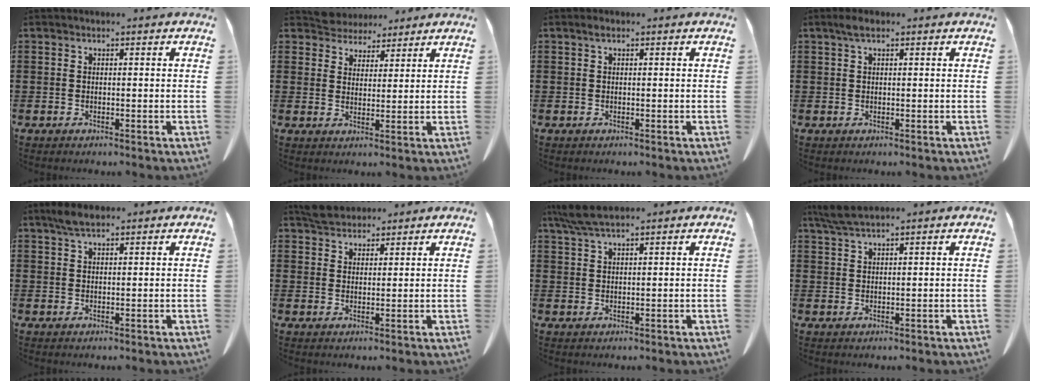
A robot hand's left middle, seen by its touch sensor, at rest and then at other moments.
{"total": 4.4, "force": [4.1, 1.5, -0.3], "torque": [-0.011, -0.011, 0.079]}
{"total": 0.8, "force": [0.3, 0.3, 0.6], "torque": [-0.014, 0.003, 0.005]}
{"total": 1.7, "force": [0.7, 0.6, 1.4], "torque": [-0.031, 0.003, 0.013]}
{"total": 3.0, "force": [2.1, 0.9, 2.0], "torque": [-0.045, 0.003, 0.038]}
{"total": 3.4, "force": [3.2, 1.2, 0.6], "torque": [-0.021, 0.001, 0.062]}
{"total": 4.7, "force": [3.5, 0.6, 3.0], "torque": [-0.066, -0.003, 0.066]}
{"total": 3.1, "force": [2.4, 0.3, 1.9], "torque": [-0.042, 0.000, 0.046]}